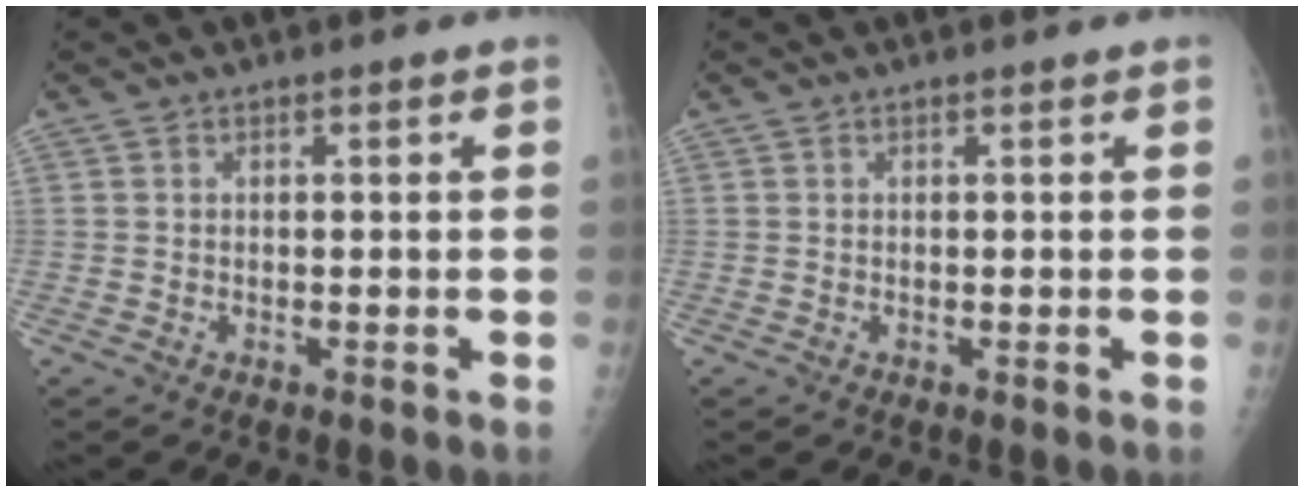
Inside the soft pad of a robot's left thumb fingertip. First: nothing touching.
{"total": 0.0}